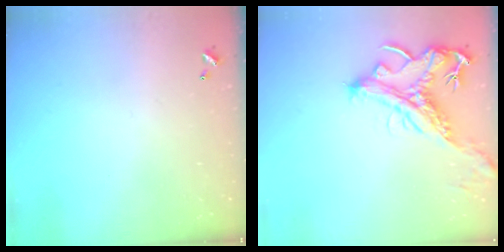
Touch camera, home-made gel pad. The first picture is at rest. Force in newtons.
{"total": 2.0, "press": 1.5, "slide": 1.3}